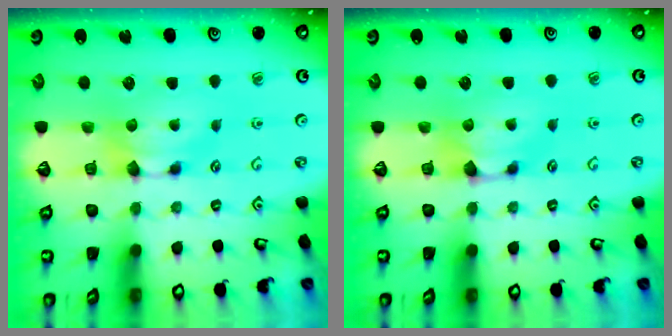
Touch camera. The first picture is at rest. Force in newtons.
{"total": 0.9, "press": 0.6, "slide": 0.7}